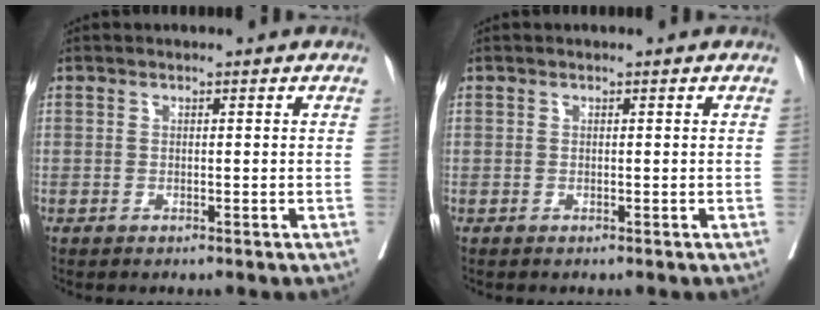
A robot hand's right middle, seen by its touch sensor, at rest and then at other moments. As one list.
[{"total": 0.0}]